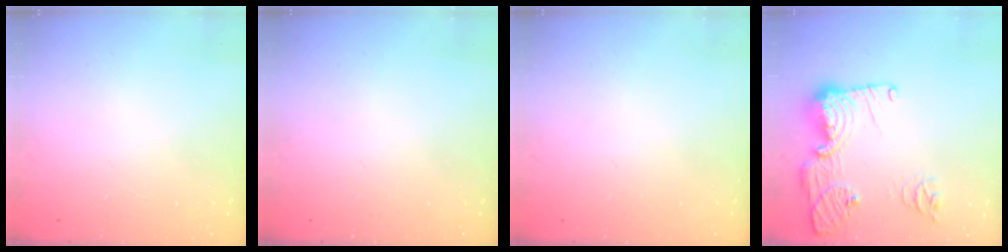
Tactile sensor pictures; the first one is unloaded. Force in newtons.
{"total": 0.0}
{"total": 0.0}
{"total": 16.2, "press": 16.2, "slide": 1.7}